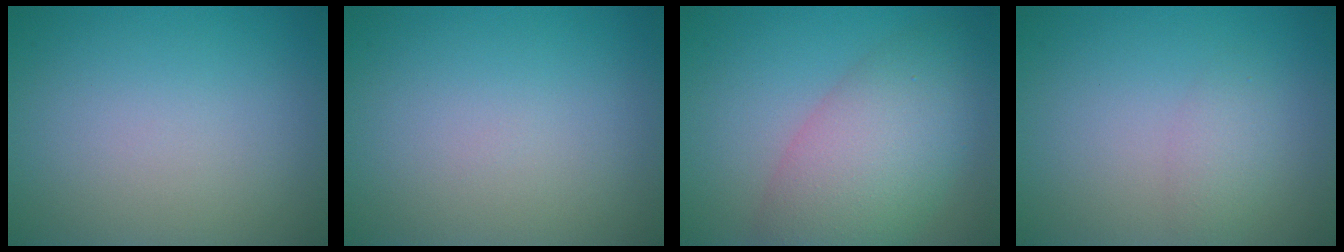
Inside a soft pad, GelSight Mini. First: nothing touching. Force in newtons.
{"total": 0.0}
{"total": 7.7, "press": 7.7, "slide": 0.4}
{"total": 1.6, "press": 1.6, "slide": 0.1}